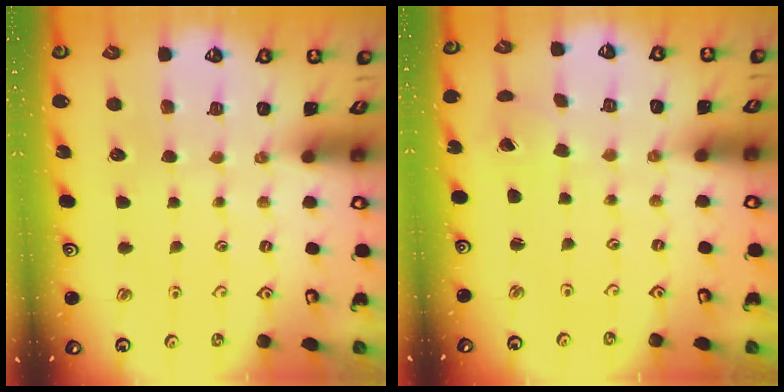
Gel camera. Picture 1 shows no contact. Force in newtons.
{"total": 0.6, "press": 0.3, "slide": 0.5}